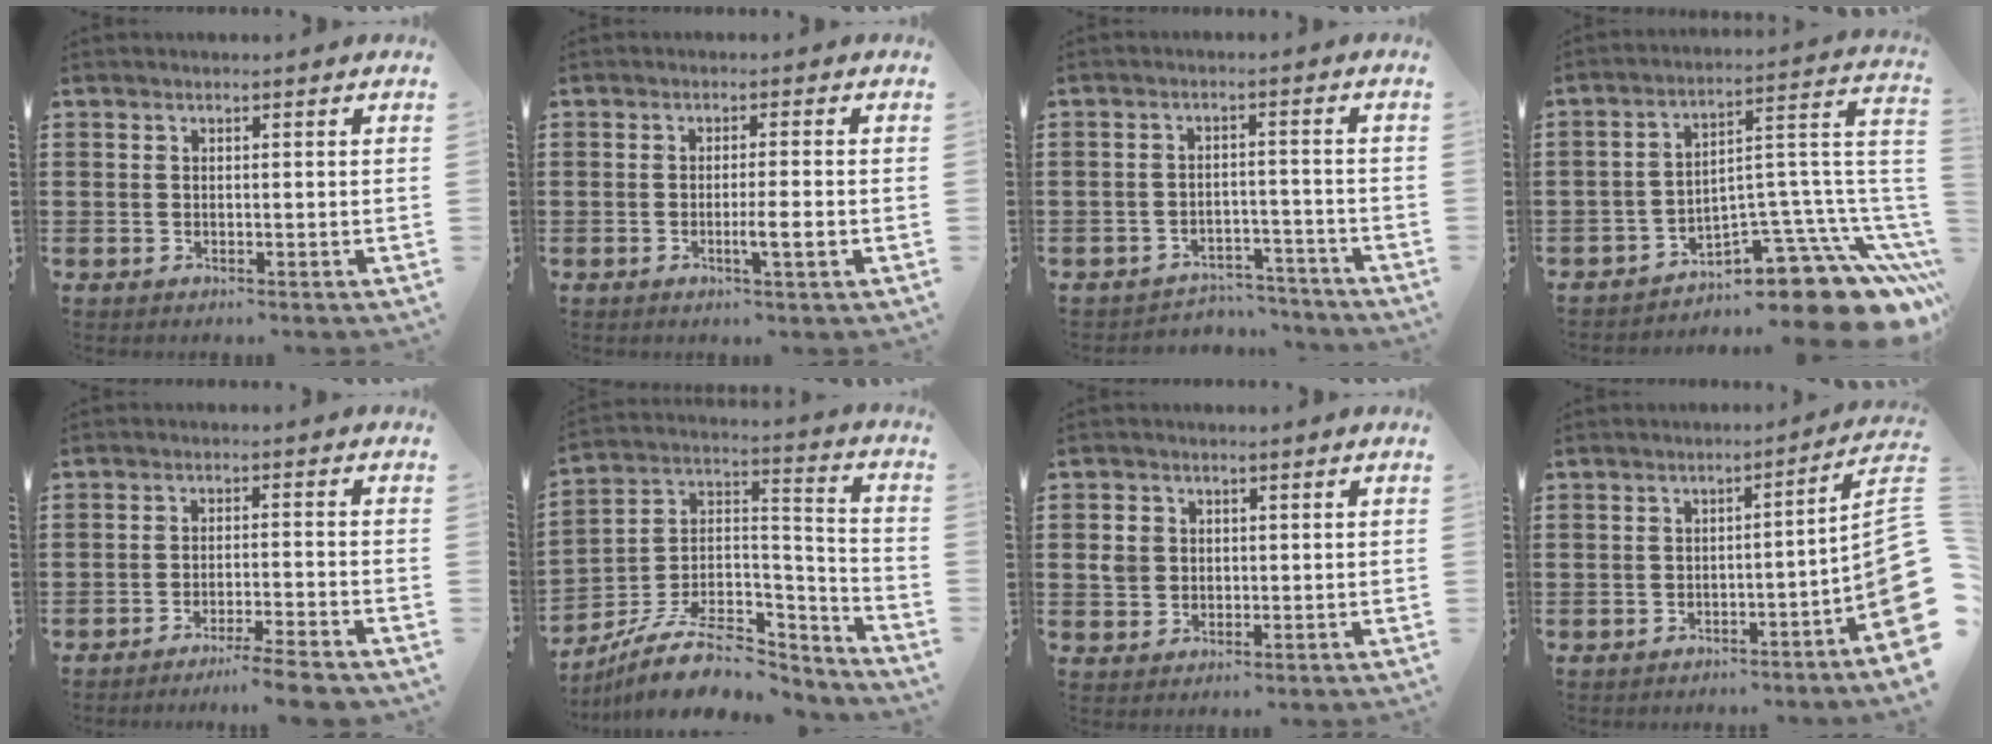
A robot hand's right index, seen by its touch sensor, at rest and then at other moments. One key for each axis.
{"total": 3.7, "fx": -1.3, "fy": 0.0, "fz": 3.5, "tx": -0.057, "ty": -0.008, "tz": -0.023}
{"total": 3.6, "fx": -3.5, "fy": 0.7, "fz": 0.3, "tx": -0.010, "ty": 0.005, "tz": -0.074}
{"total": 10.9, "fx": -7.4, "fy": 4.4, "fz": 6.6, "tx": -0.071, "ty": -0.003, "tz": -0.131}
{"total": 4.1, "fx": -3.7, "fy": -0.5, "fz": 1.6, "tx": -0.027, "ty": -0.007, "tz": -0.072}
{"total": 10.4, "fx": -8.2, "fy": 4.1, "fz": 5.0, "tx": -0.099, "ty": 0.022, "tz": -0.156}
{"total": 2.9, "fx": 0.3, "fy": 2.6, "fz": 1.3, "tx": -0.034, "ty": 0.010, "tz": 0.005}
{"total": 4.9, "fx": -2.2, "fy": 0.1, "fz": 4.5, "tx": -0.065, "ty": -0.026, "tz": -0.041}